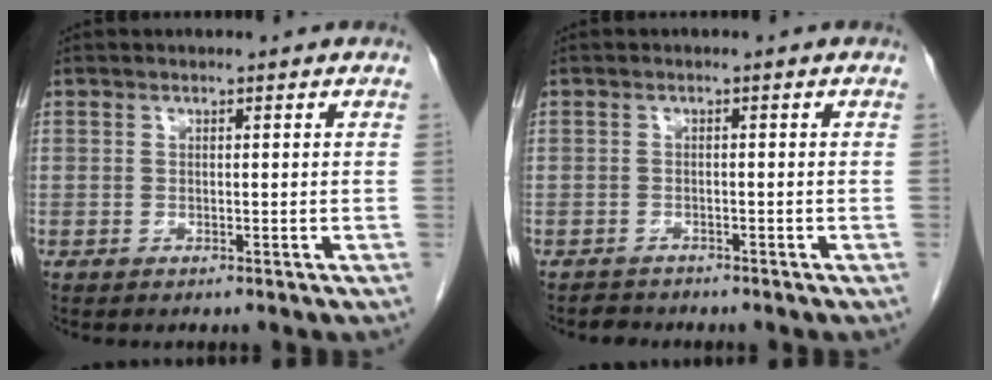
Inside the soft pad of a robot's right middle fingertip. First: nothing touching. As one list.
[{"total": 1.4, "force": [-1.3, 0.5, -0.3], "torque": [-0.002, -0.002, -0.022]}]